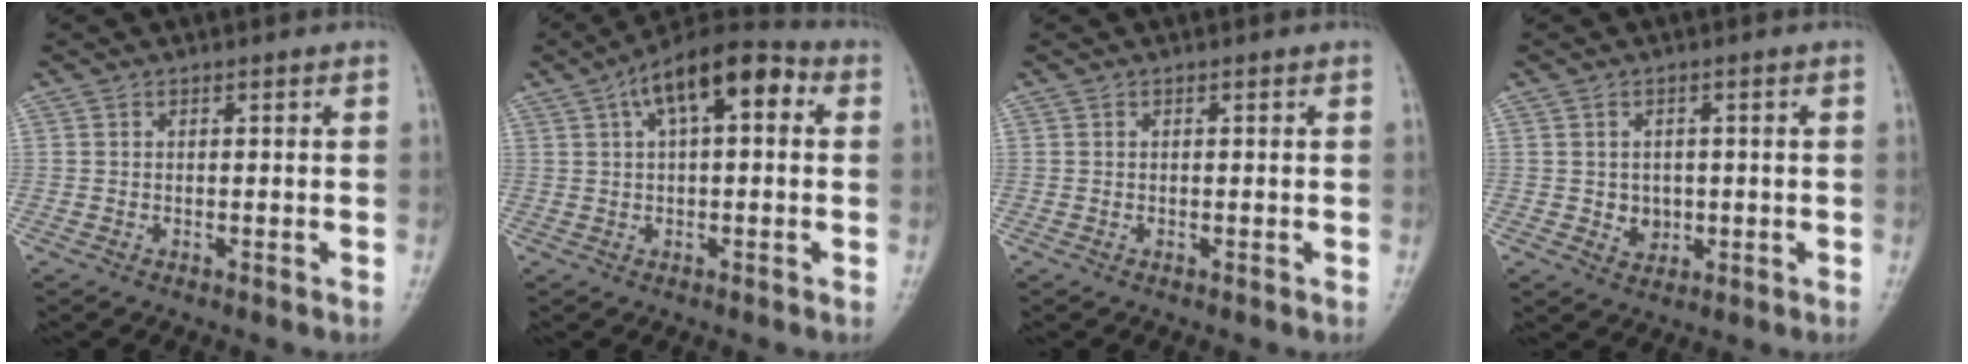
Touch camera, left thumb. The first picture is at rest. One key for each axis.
{"total": 12.9, "fx": 4.5, "fy": 5.7, "fz": 10.7, "tx": -0.152, "ty": 0.031, "tz": 0.062}
{"total": 0.0}
{"total": 3.2, "fx": -0.2, "fy": 2.9, "fz": 1.5, "tx": -0.007, "ty": 0.001, "tz": 0.004}